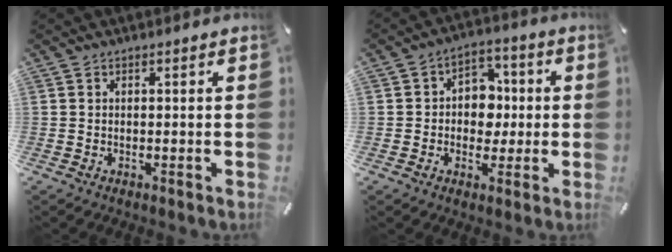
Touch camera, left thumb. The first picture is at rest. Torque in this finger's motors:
{"motor_torque": [0.40, 1.29, 0.56, 0.02, 0.16]}